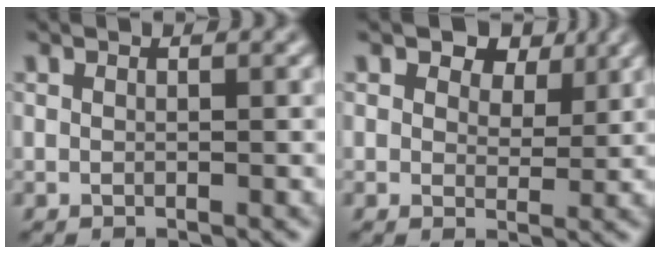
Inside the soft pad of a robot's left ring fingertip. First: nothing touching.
{"total": 4.5, "force": [3.2, 2.4, 2.0], "torque": [-0.031, 0.013, 0.027]}